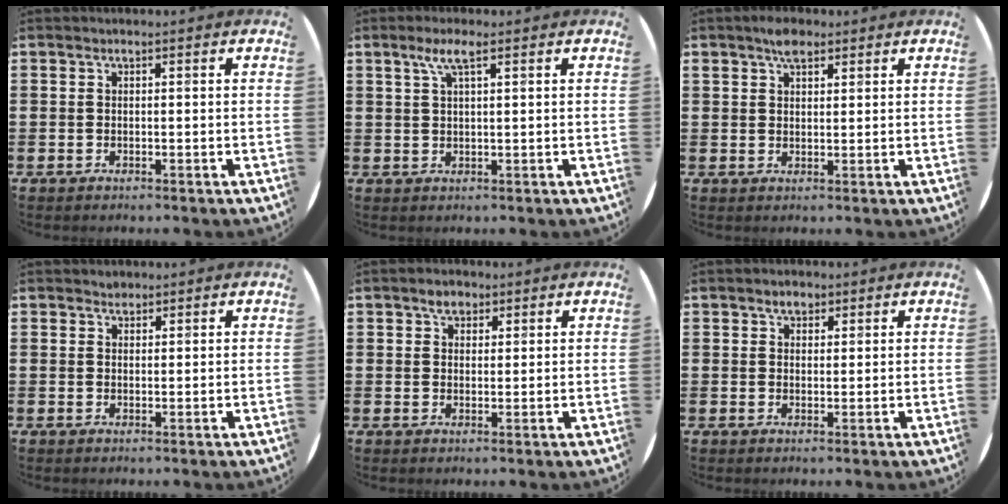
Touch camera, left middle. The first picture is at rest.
{"total": 3.3, "force": [1.8, 0.5, 2.7], "torque": [-0.056, 0.008, 0.029]}
{"total": 3.0, "force": [2.4, 1.4, 1.2], "torque": [-0.011, 0.000, 0.041]}
{"total": 1.1, "force": [1.0, 0.4, -0.1], "torque": [0.009, -0.001, 0.017]}
{"total": 2.3, "force": [1.8, 1.3, 0.7], "torque": [0.001, -0.001, 0.030]}
{"total": 1.8, "force": [1.5, 1.0, 0.5], "torque": [-0.003, 0.001, 0.026]}